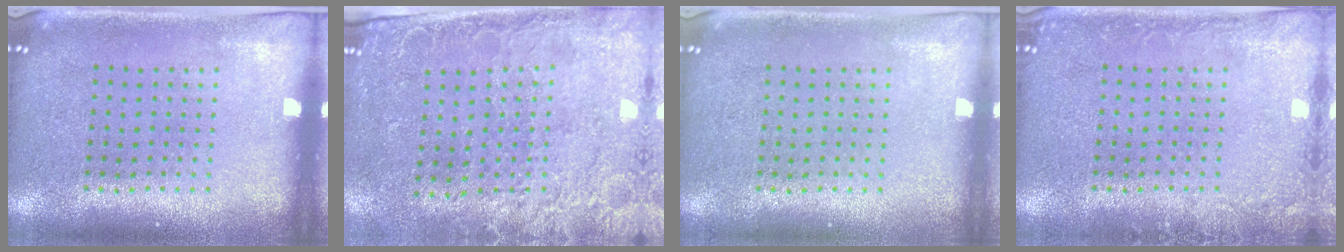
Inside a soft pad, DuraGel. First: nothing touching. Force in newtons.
{"total": 2.6, "press": 2.3, "slide": 1.3}
{"total": 0.0}
{"total": 1.7, "press": 1.7, "slide": 0.3}